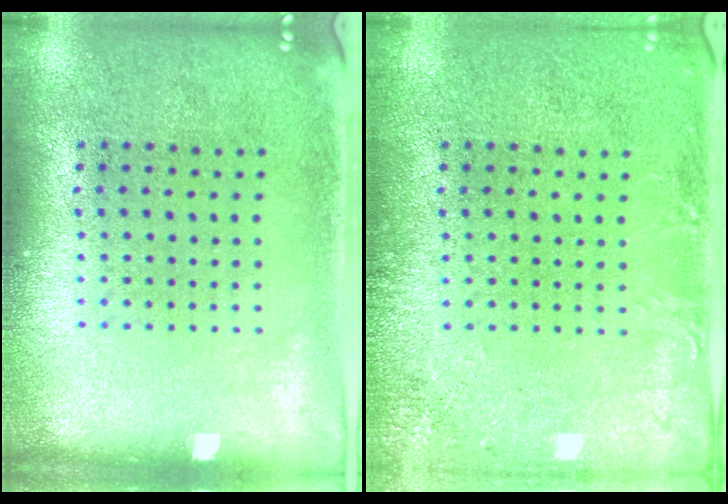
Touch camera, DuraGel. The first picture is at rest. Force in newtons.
{"total": 1.9, "press": 1.9, "slide": 0.2}